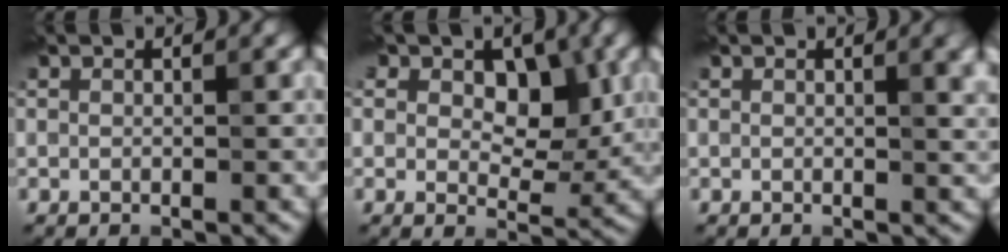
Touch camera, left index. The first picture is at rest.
{"total": 6.0, "force": [2.1, 4.0, 3.9], "torque": [-0.051, -0.012, 0.019]}
{"total": 2.8, "force": [1.1, 1.0, 2.4], "torque": [-0.026, 0.002, 0.016]}